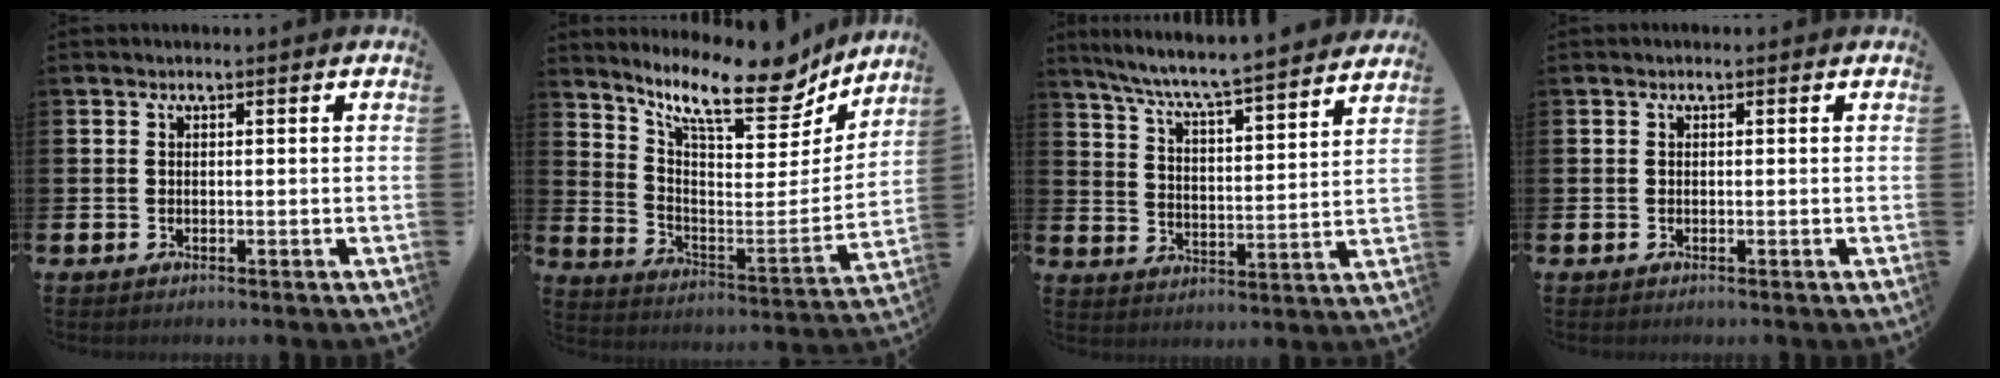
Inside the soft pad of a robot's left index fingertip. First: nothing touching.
{"total": 12.8, "force": [10.2, 3.6, 6.8], "torque": [-0.132, -0.080, 0.166]}
{"total": 7.3, "force": [6.9, 0.0, 2.3], "torque": [-0.078, -0.054, 0.117]}
{"total": 0.0}